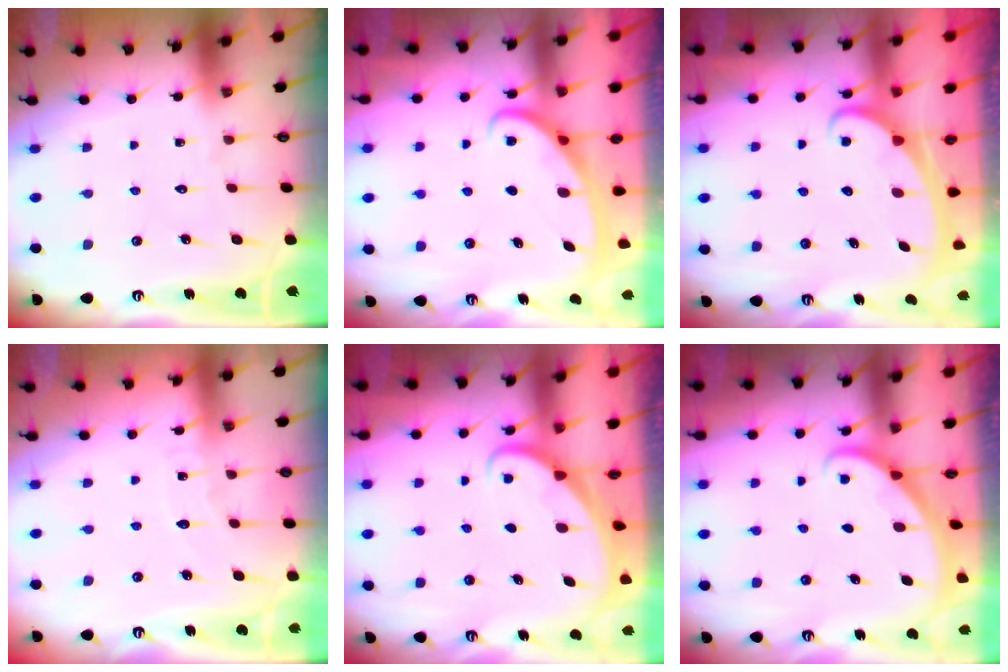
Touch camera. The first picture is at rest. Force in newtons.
{"total": 2.6, "press": 2.6, "slide": 0.4}
{"total": 2.3, "press": 2.3, "slide": 0.3}
{"total": 5.1, "press": 5.0, "slide": 0.4}
{"total": 1.6, "press": 1.6, "slide": 0.0}
{"total": 1.9, "press": 1.9, "slide": 0.1}